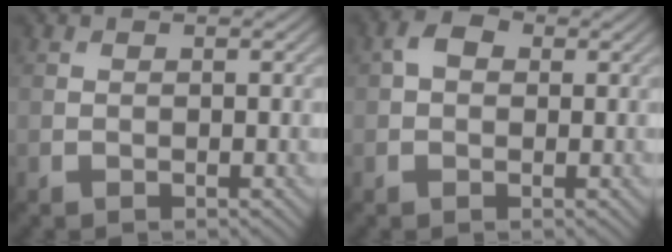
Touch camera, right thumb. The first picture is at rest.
{"total": 2.5, "force": [0.4, 1.9, 1.6], "torque": [-0.032, 0.004, -0.002]}